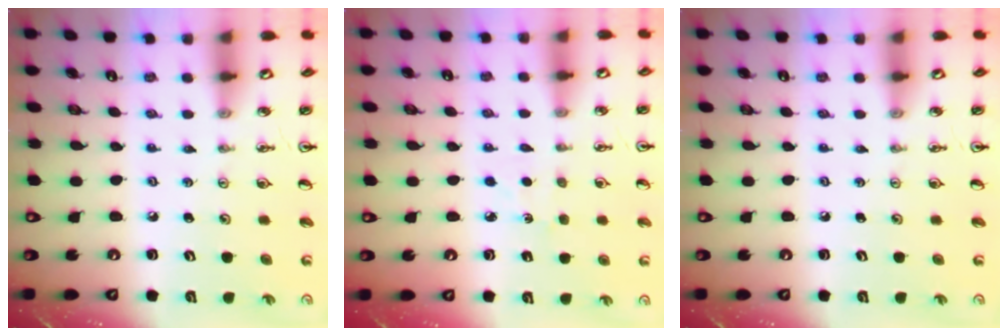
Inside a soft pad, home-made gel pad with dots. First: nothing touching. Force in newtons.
{"total": 3.3, "press": 3.3, "slide": 0.3}
{"total": 0.0}